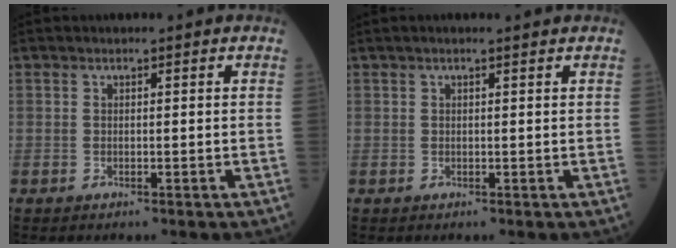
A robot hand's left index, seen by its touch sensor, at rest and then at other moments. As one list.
[{"total": 1.6, "force": [1.3, -0.1, 0.9], "torque": [-0.013, 0.011, 0.021]}]